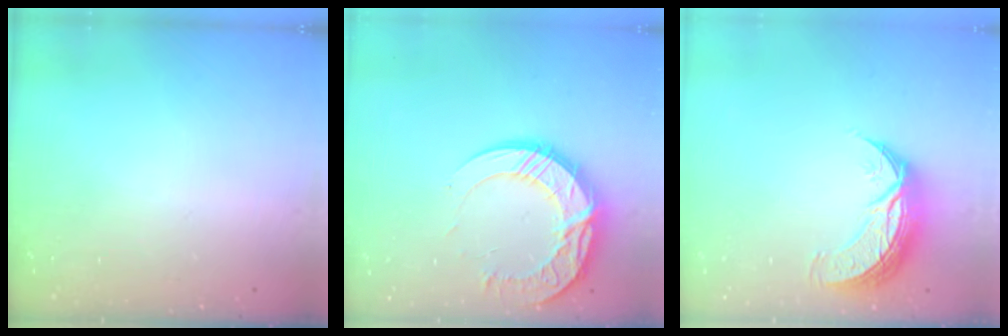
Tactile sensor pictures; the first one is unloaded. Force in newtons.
{"total": 17.2, "press": 17.2, "slide": 0.7}
{"total": 10.3, "press": 10.2, "slide": 0.7}